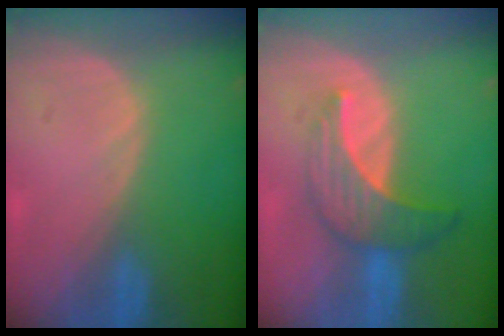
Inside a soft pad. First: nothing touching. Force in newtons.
{"total": 7.3, "press": 6.6, "slide": 3.1}